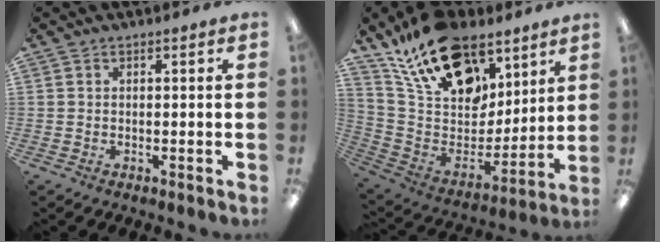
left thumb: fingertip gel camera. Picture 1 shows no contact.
{"total": 21.6, "force": [14.4, 11.8, 11.0], "torque": [-0.194, -0.080, 0.263]}